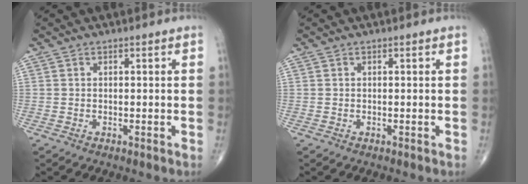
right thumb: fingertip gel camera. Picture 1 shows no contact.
{"total": 0.0}